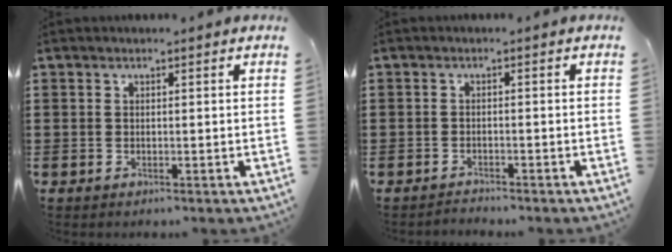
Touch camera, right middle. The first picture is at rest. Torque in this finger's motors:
{"motor_torque": [0.00, 0.00, -0.13, -0.03]}